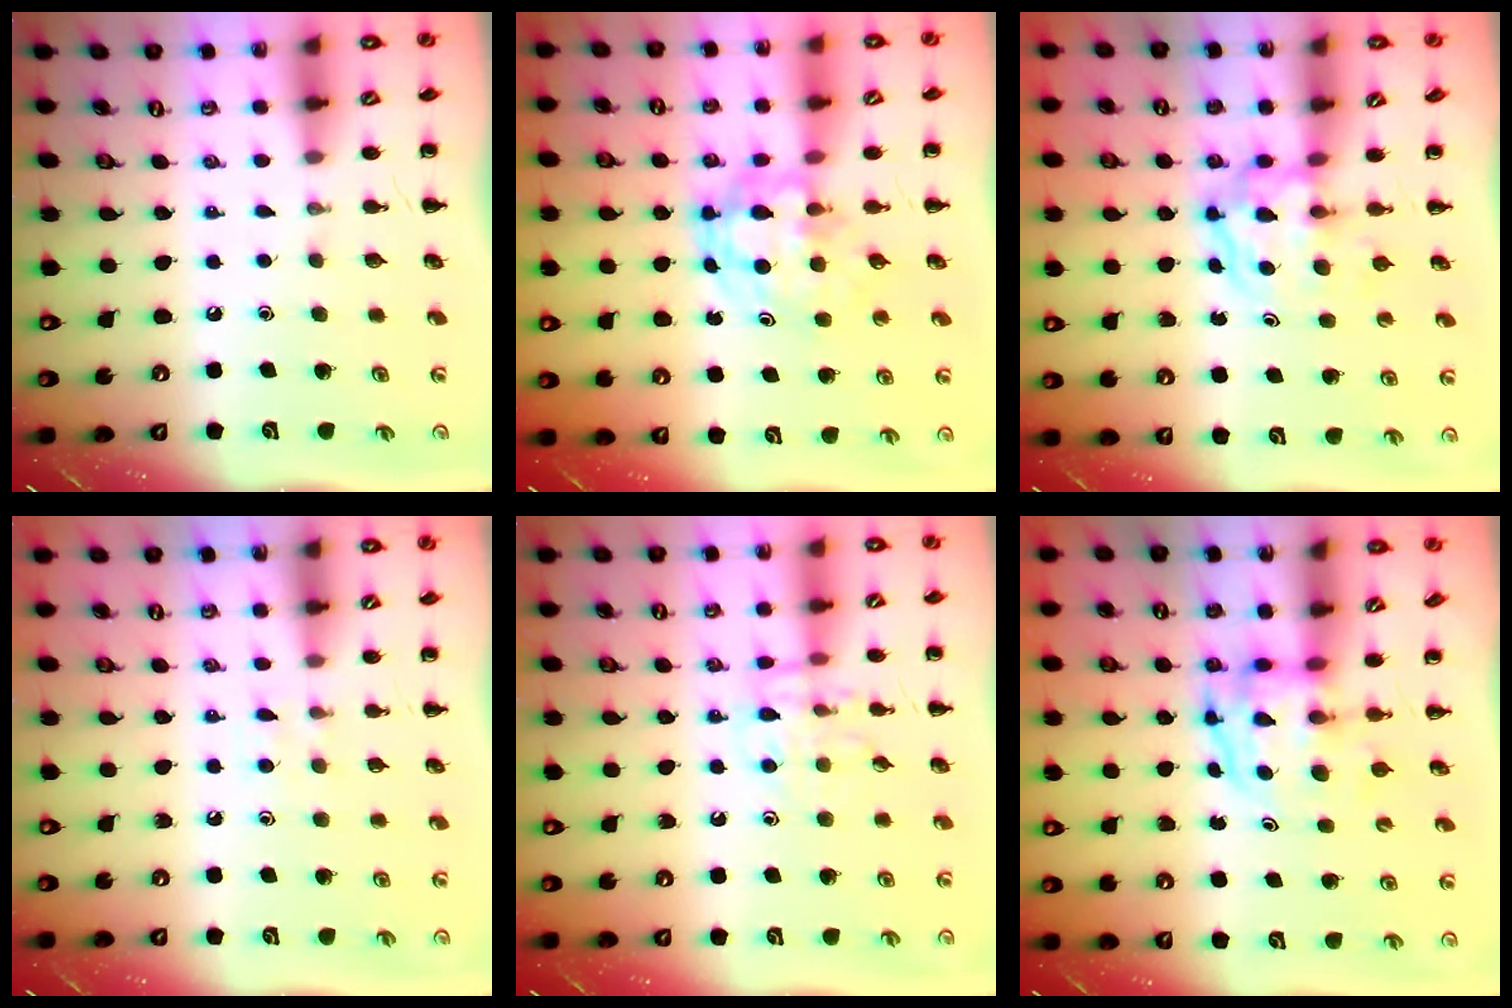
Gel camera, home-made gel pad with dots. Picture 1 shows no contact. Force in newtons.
{"total": 5.3, "press": 5.1, "slide": 1.2}
{"total": 3.9, "press": 3.9, "slide": 0.5}
{"total": 3.5, "press": 3.3, "slide": 1.2}
{"total": 10.7, "press": 10.7, "slide": 0.6}
{"total": 4.0, "press": 3.9, "slide": 0.7}